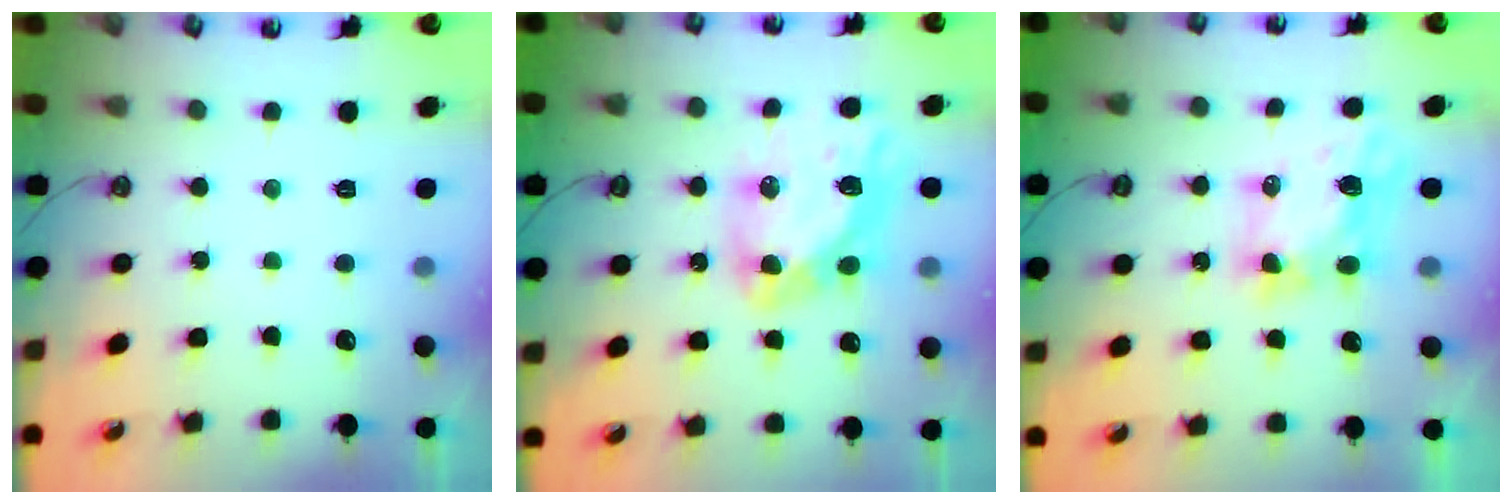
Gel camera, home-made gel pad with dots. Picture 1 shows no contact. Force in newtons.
{"total": 14.2, "press": 14.1, "slide": 1.5}
{"total": 6.9, "press": 6.8, "slide": 0.6}